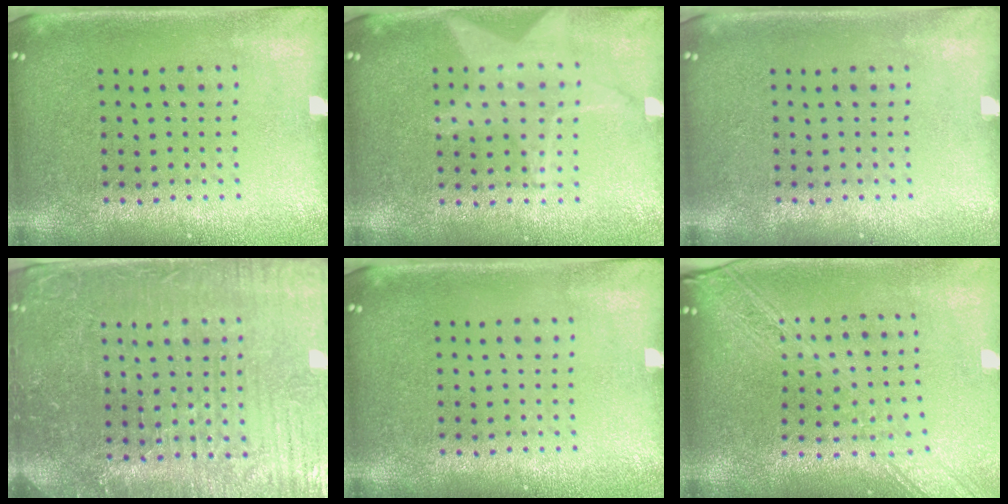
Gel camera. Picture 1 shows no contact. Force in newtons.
{"total": 1.4, "press": 1.3, "slide": 0.3}
{"total": 0.0}
{"total": 4.7, "press": 4.5, "slide": 1.2}
{"total": 0.0}
{"total": 2.3, "press": 1.9, "slide": 1.3}